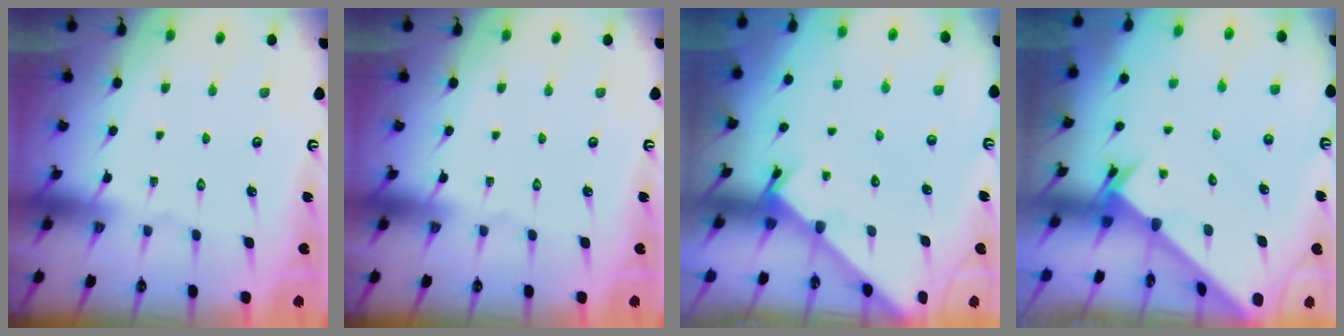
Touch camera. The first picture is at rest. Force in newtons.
{"total": 0.0}
{"total": 1.2, "press": 1.2, "slide": 0.1}
{"total": 2.4, "press": 2.4, "slide": 0.2}